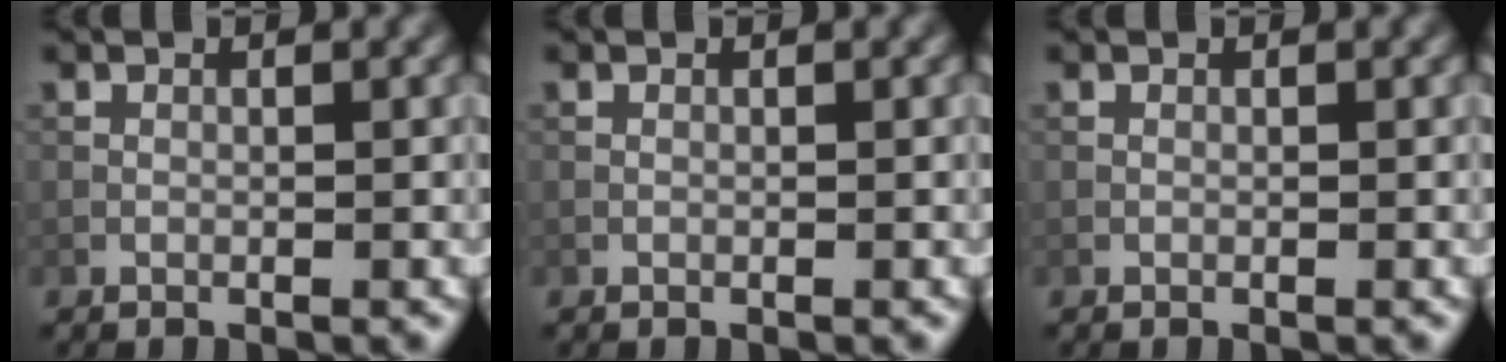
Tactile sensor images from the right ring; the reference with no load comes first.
{"total": 0.0}
{"total": 0.0}